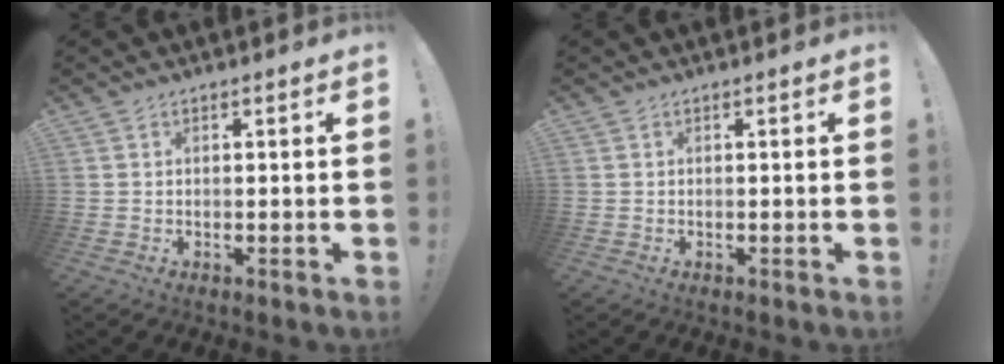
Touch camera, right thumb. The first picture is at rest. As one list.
[{"total": 0.0}]